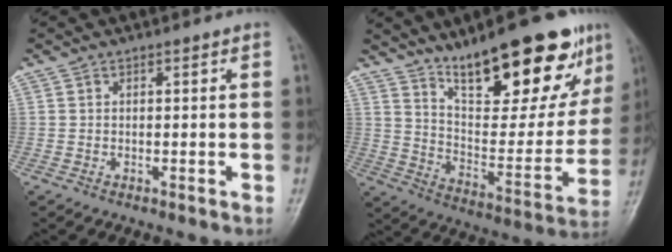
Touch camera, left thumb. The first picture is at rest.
{"total": 23.9, "force": [15.5, 7.8, 16.5], "torque": [-0.199, -0.068, 0.248]}